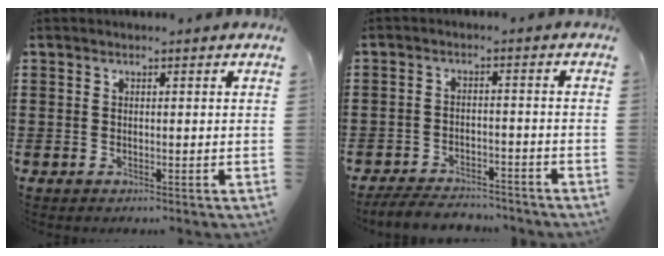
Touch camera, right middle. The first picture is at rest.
{"total": 4.1, "force": [-4.0, 0.7, 0.5], "torque": [-0.018, 0.003, -0.087]}